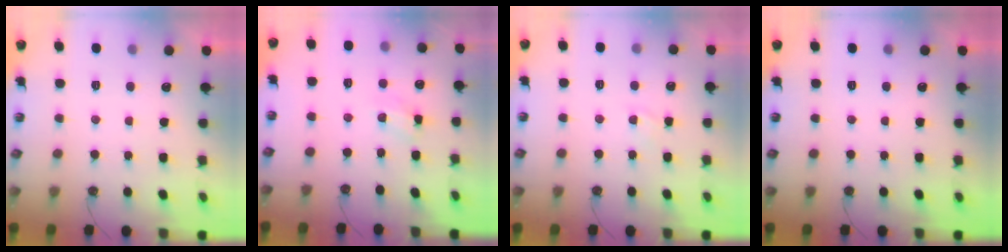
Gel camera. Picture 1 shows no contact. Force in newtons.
{"total": 4.5, "press": 4.4, "slide": 0.2}
{"total": 3.5, "press": 3.5, "slide": 0.5}
{"total": 0.0}